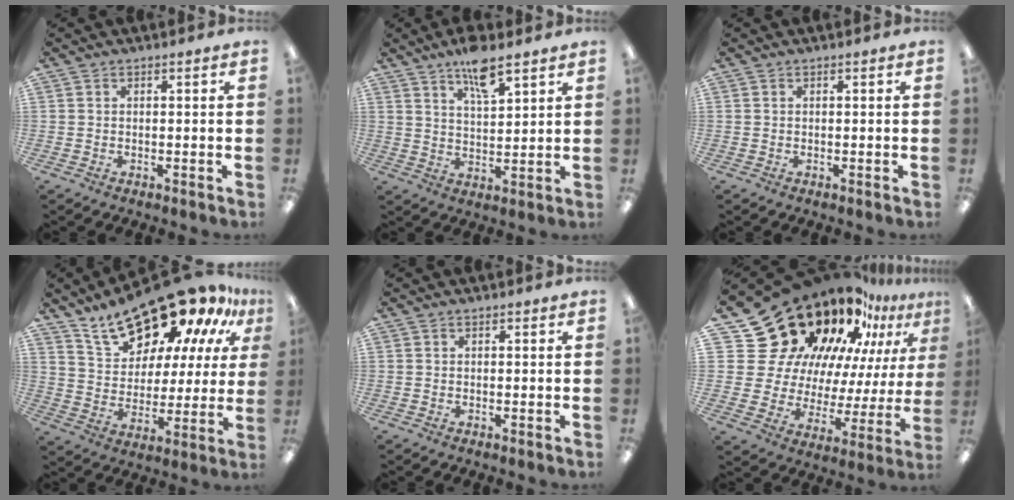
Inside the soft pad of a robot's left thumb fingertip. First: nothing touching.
{"total": 8.3, "force": [6.2, 2.3, 5.1], "torque": [-0.082, -0.034, 0.105]}
{"total": 0.0}
{"total": 22.0, "force": [17.0, 8.8, 10.9], "torque": [-0.185, -0.116, 0.294]}
{"total": 0.0}
{"total": 26.7, "force": [20.8, 14.0, 9.0], "torque": [-0.148, -0.168, 0.400]}